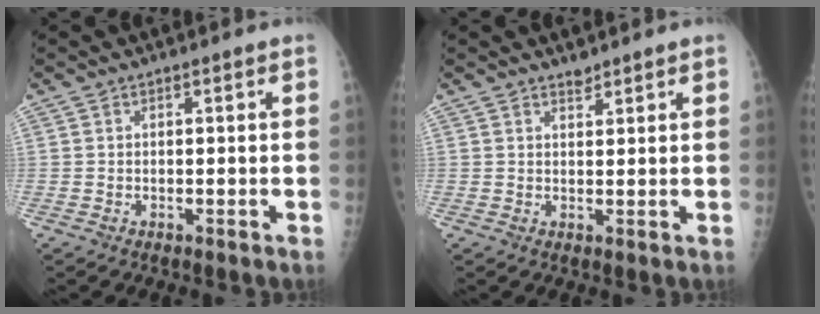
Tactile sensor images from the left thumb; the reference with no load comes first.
{"total": 1.4, "force": [1.3, 0.5, 0.1], "torque": [0.009, -0.012, 0.020]}